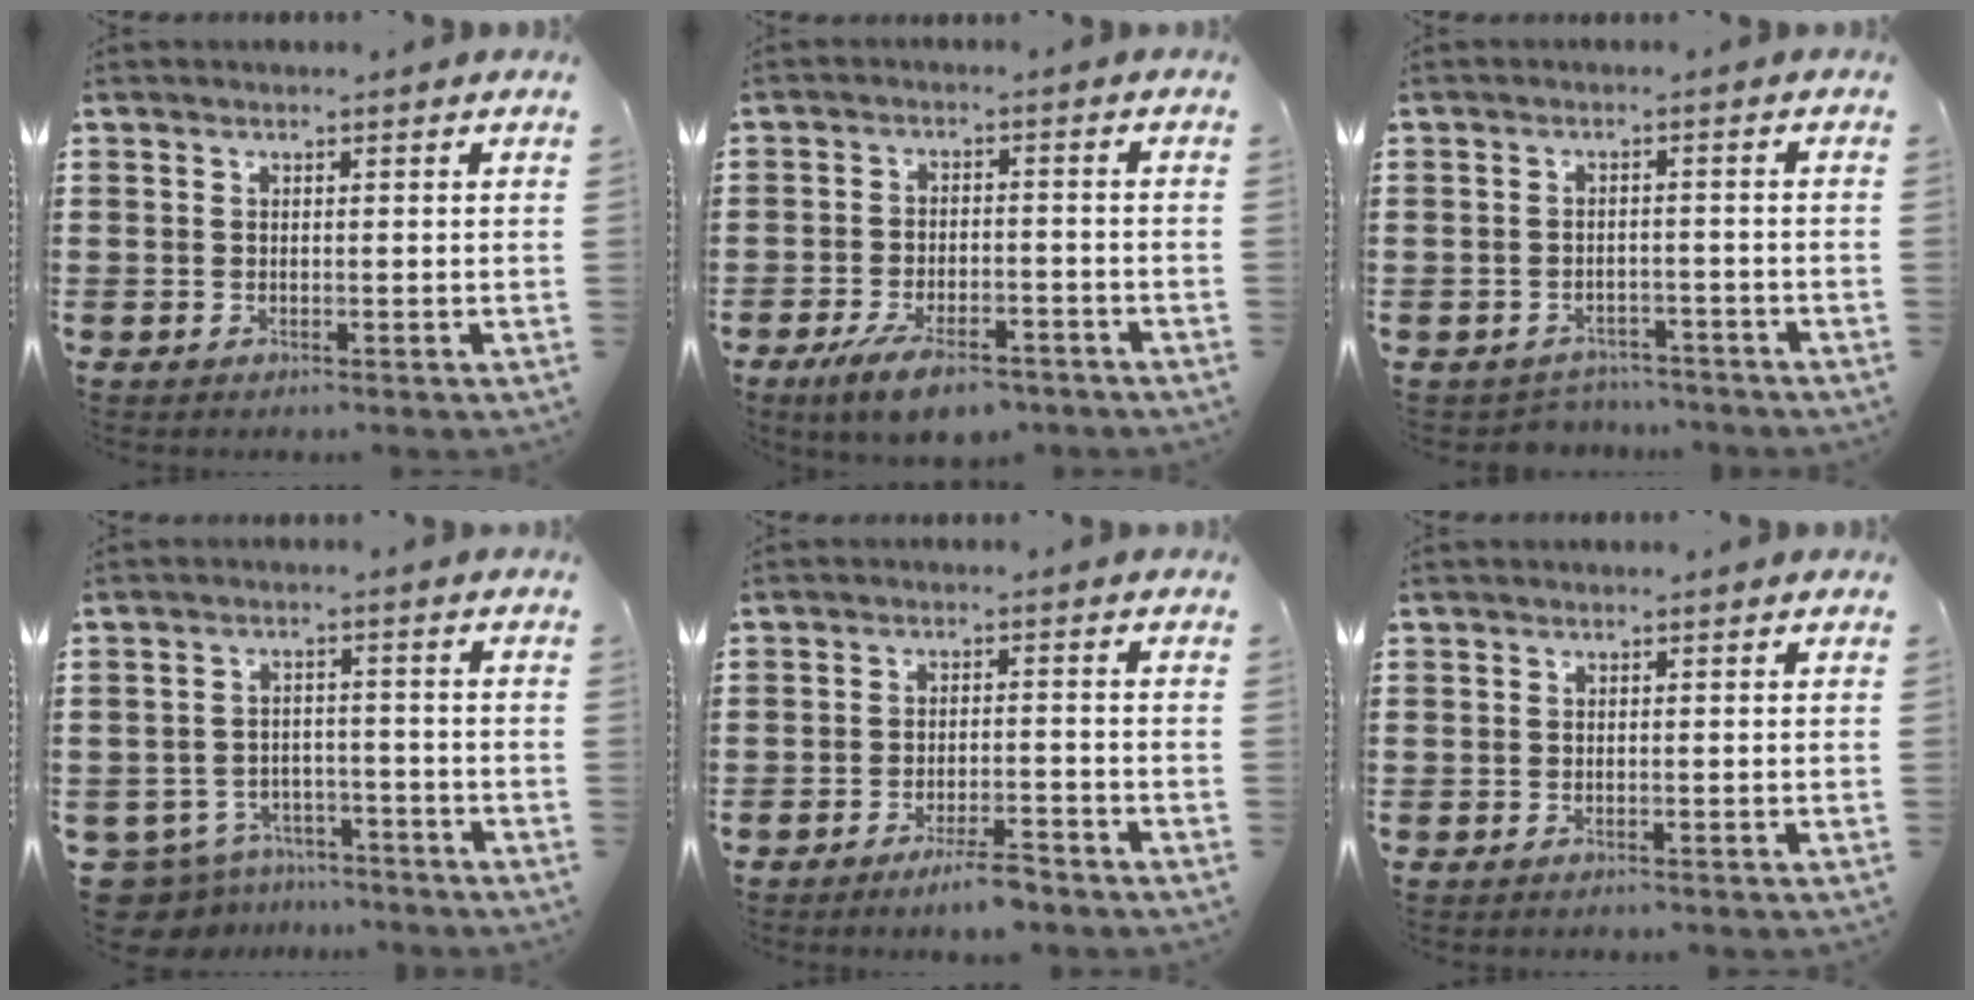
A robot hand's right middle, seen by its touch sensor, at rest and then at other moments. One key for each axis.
{"total": 6.5, "fx": -5.0, "fy": 1.7, "fz": 3.8, "tx": -0.078, "ty": -0.005, "tz": -0.091}
{"total": 2.5, "fx": -2.4, "fy": 0.5, "fz": -0.2, "tx": -0.007, "ty": -0.001, "tz": -0.054}
{"total": 5.9, "fx": -5.6, "fy": 1.7, "fz": 0.7, "tx": -0.041, "ty": 0.007, "tz": -0.121}
{"total": 4.0, "fx": -3.3, "fy": 0.4, "fz": 2.2, "tx": -0.033, "ty": 0.005, "tz": -0.060}
{"total": 0.5, "fx": -0.4, "fy": 0.2, "fz": -0.1, "tx": 0.001, "ty": 0.002, "tz": -0.010}